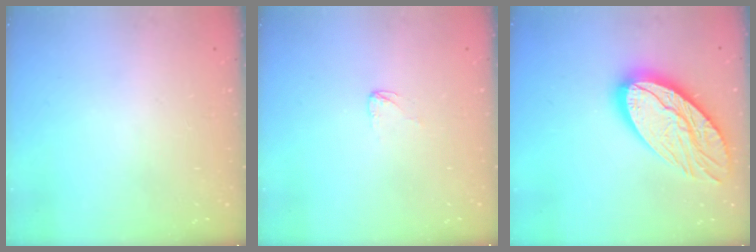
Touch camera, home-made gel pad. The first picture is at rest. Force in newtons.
{"total": 2.4, "press": 2.4, "slide": 0.2}
{"total": 20.4, "press": 20.3, "slide": 1.7}